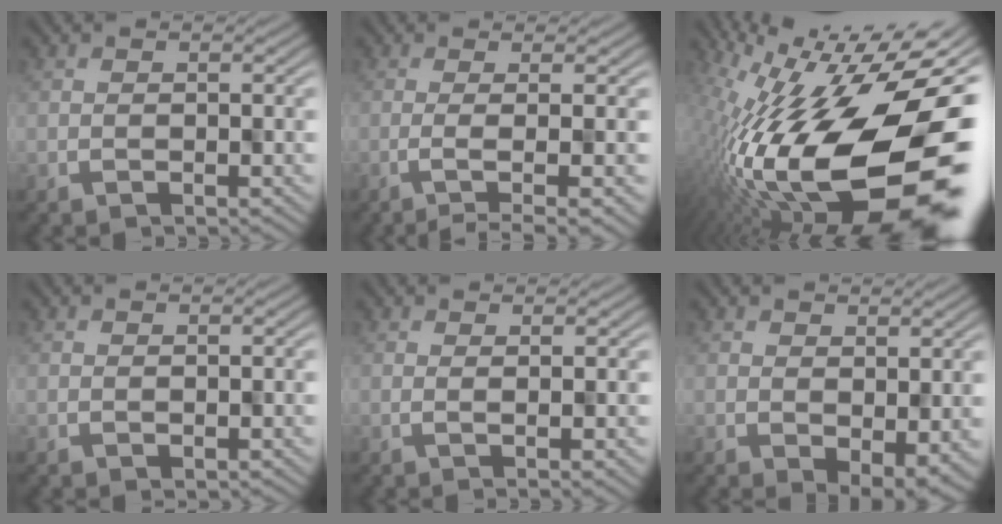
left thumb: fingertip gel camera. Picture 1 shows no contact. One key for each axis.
{"total": 4.5, "fx": -0.9, "fy": 1.1, "fz": 4.2, "tx": -0.060, "ty": -0.001, "tz": -0.019}
{"total": 20.0, "fx": -2.6, "fy": 7.9, "fz": 18.2, "tx": -0.325, "ty": -0.005, "tz": -0.054}
{"total": 0.6, "fx": 0.0, "fy": 0.3, "fz": 0.5, "tx": -0.008, "ty": -0.001, "tz": 0.003}
{"total": 1.9, "fx": 0.6, "fy": 0.2, "fz": 1.8, "tx": -0.017, "ty": 0.009, "tz": 0.003}
{"total": 5.2, "fx": -1.6, "fy": 2.4, "fz": 4.4, "tx": -0.062, "ty": -0.013, "tz": 0.004}